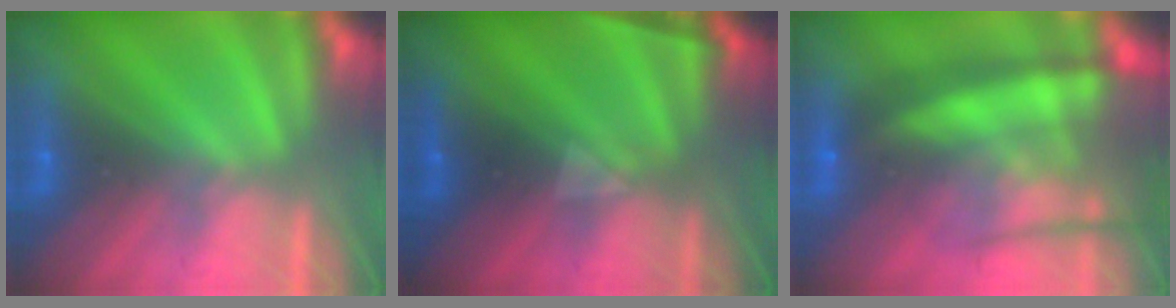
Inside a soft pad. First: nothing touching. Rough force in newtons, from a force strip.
{"total": 2.3}
{"total": 5.7}